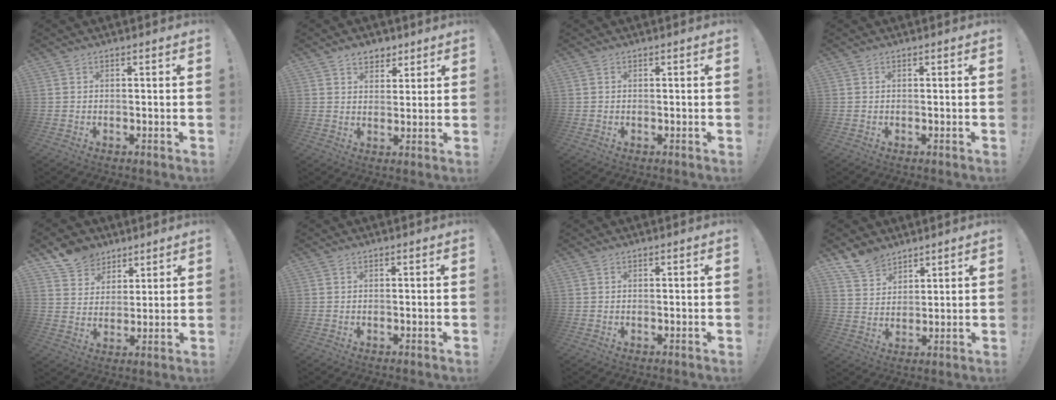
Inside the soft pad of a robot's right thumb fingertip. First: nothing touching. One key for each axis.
{"total": 5.4, "fx": 3.7, "fy": 3.8, "fz": 1.3, "tx": -0.006, "ty": -0.021, "tz": 0.067}
{"total": 0.0}
{"total": 0.0}
{"total": 9.0, "fx": 6.3, "fy": 6.4, "fz": 1.0, "tx": -0.027, "ty": -0.043, "tz": 0.129}
{"total": 0.0}
{"total": 0.0}
{"total": 8.6, "fx": 7.2, "fy": 4.3, "fz": 1.7, "tx": -0.035, "ty": -0.047, "tz": 0.141}